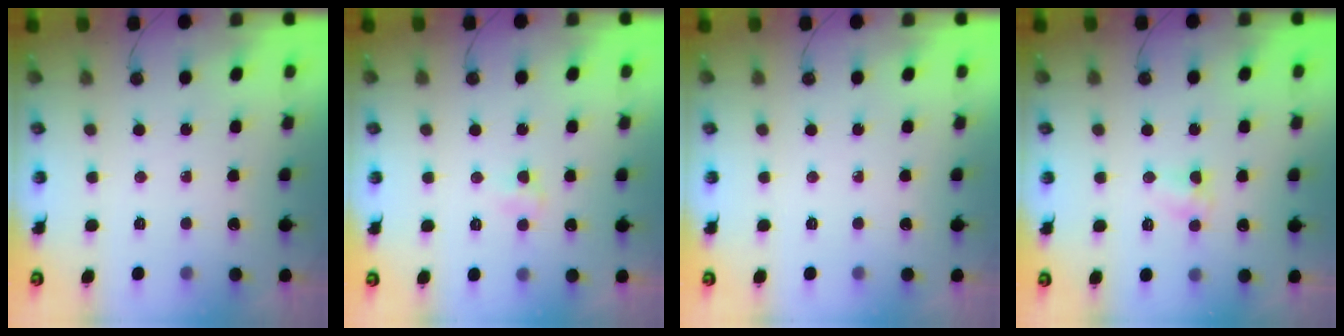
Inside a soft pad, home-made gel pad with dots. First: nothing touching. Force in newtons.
{"total": 2.9, "press": 2.7, "slide": 0.9}
{"total": 0.0}
{"total": 4.8, "press": 4.7, "slide": 0.5}